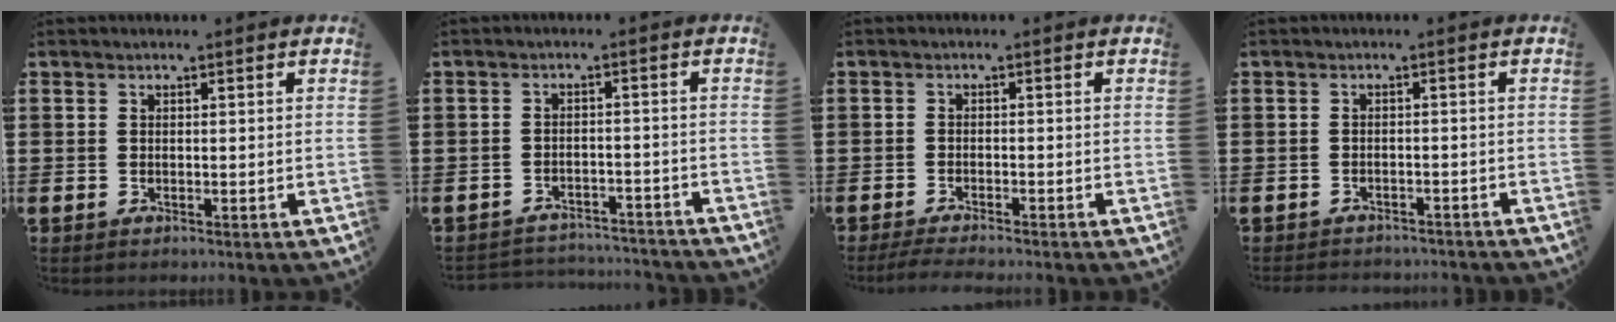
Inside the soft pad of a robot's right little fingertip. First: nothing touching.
{"total": 2.5, "force": [-2.4, 0.2, -0.1], "torque": [-0.005, 0.003, -0.054]}
{"total": 1.4, "force": [-1.2, 0.0, 0.8], "torque": [-0.013, 0.001, -0.023]}
{"total": 1.1, "force": [-1.1, 0.1, 0.0], "torque": [-0.004, 0.002, -0.023]}